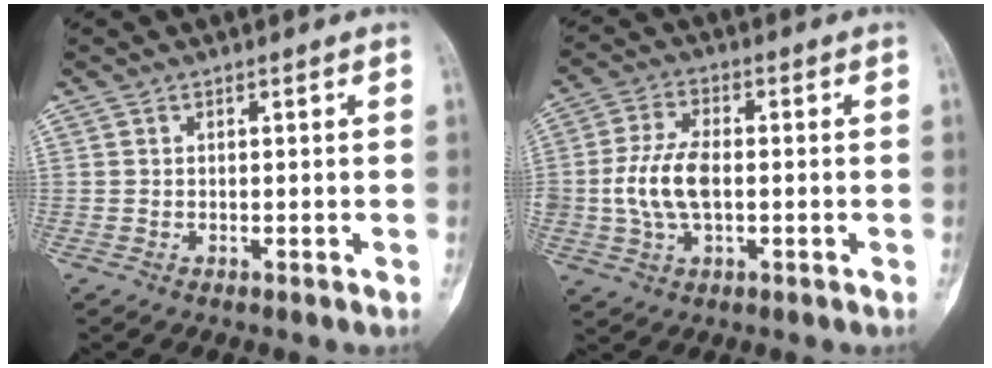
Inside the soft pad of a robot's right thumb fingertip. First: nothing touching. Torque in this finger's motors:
{"motor_torque": [1.05, 1.02, 1.14, -0.07, 0.16]}